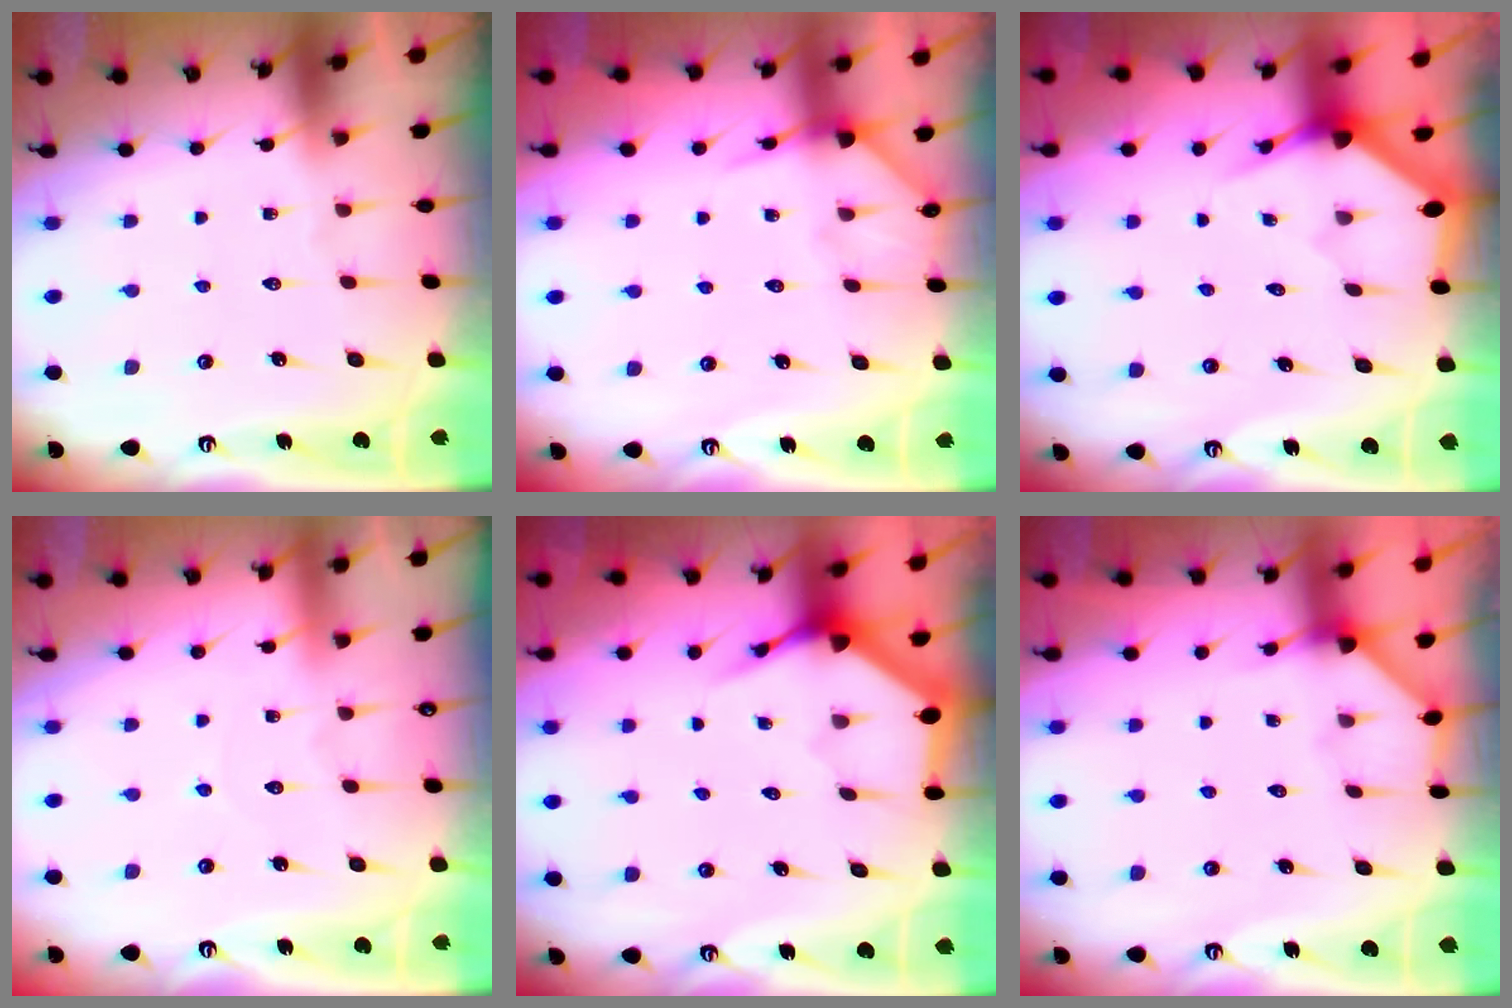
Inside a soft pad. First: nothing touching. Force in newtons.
{"total": 6.2, "press": 6.2, "slide": 0.5}
{"total": 3.5, "press": 3.5, "slide": 0.1}
{"total": 2.1, "press": 2.1, "slide": 0.2}
{"total": 3.7, "press": 3.6, "slide": 0.4}
{"total": 2.5, "press": 2.5, "slide": 0.4}